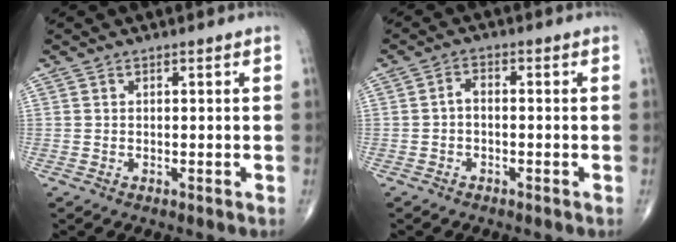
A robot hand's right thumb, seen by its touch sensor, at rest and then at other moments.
{"total": 2.2, "force": [-0.5, 1.2, 1.7], "torque": [-0.027, 0.013, -0.015]}